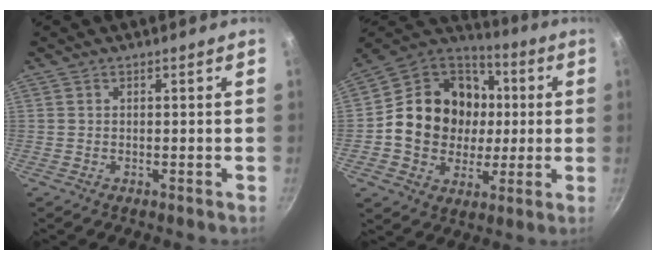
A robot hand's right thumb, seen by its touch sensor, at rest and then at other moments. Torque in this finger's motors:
{"motor_torque": [1.61, 1.82, 1.10, -0.82, 0.14]}